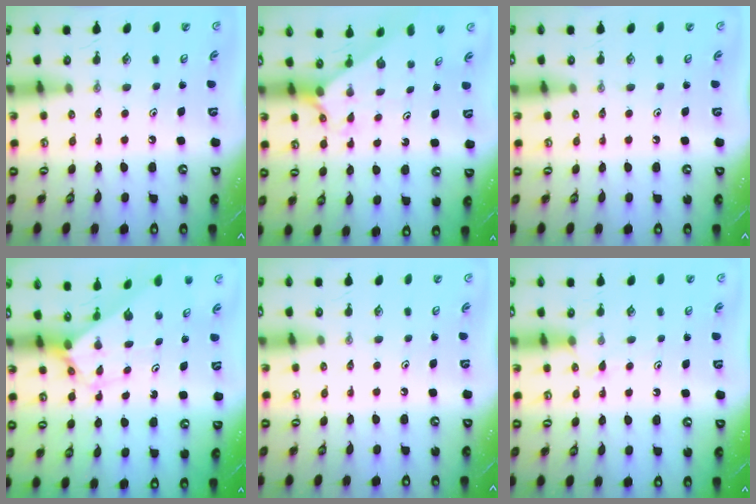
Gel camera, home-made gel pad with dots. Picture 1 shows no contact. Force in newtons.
{"total": 3.0, "press": 3.0, "slide": 0.2}
{"total": 0.0}
{"total": 2.5, "press": 2.5, "slide": 0.2}
{"total": 0.0}
{"total": 4.9, "press": 4.9, "slide": 0.6}